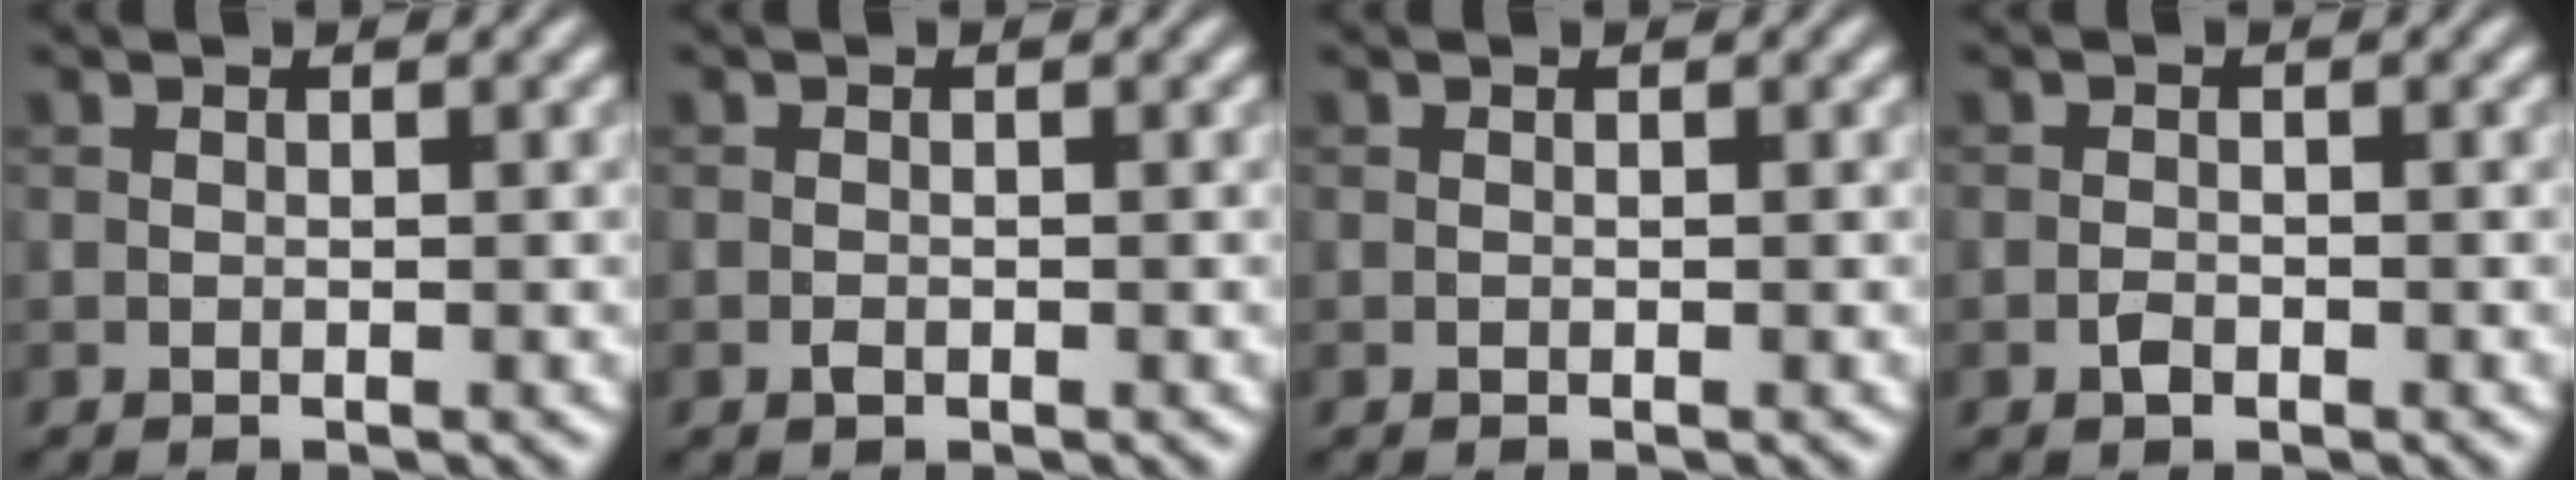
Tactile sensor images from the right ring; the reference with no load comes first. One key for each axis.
{"total": 0.5, "fx": -0.3, "fy": 0.3, "fz": 0.3, "tx": -0.005, "ty": -0.001, "tz": -0.005}
{"total": 0.0}
{"total": 0.9, "fx": -0.5, "fy": 0.5, "fz": 0.6, "tx": -0.011, "ty": -0.001, "tz": -0.011}